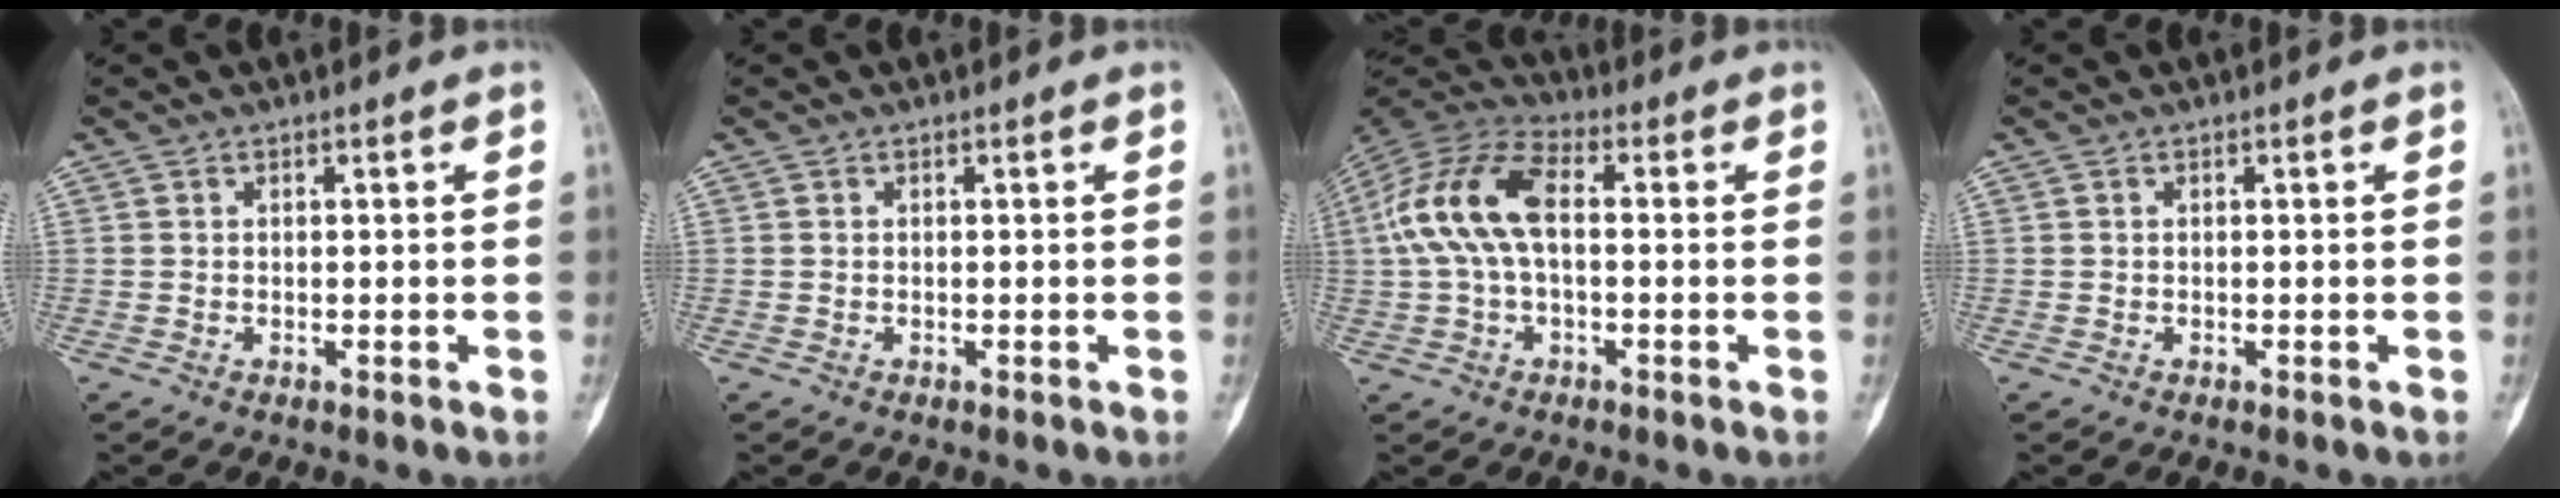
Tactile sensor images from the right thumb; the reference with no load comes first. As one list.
[{"total": 0.0}, {"total": 13.7, "force": [1.0, 7.2, 11.6], "torque": [-0.247, 0.040, 0.011]}, {"total": 0.0}]